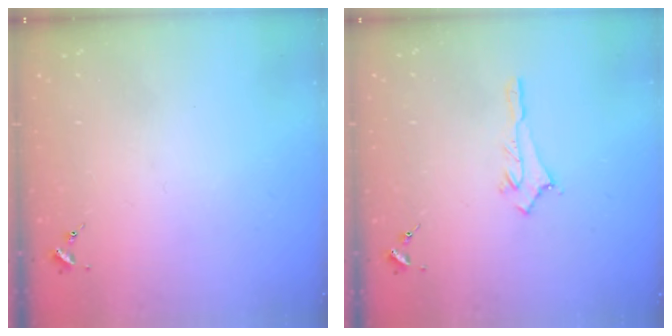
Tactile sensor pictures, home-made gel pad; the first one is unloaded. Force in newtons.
{"total": 2.9, "press": 2.9, "slide": 0.2}